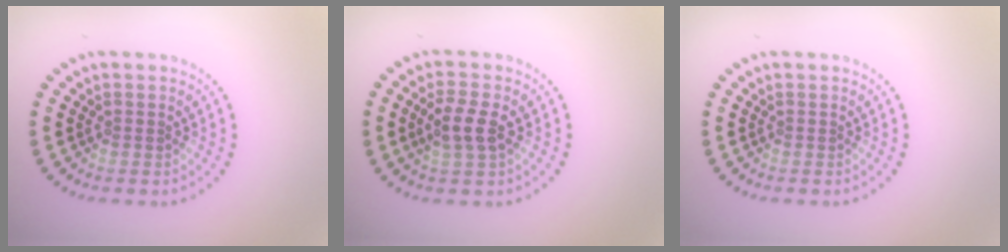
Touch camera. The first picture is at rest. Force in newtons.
{"total": 2.9, "press": 2.8, "slide": 0.9}
{"total": 0.0}